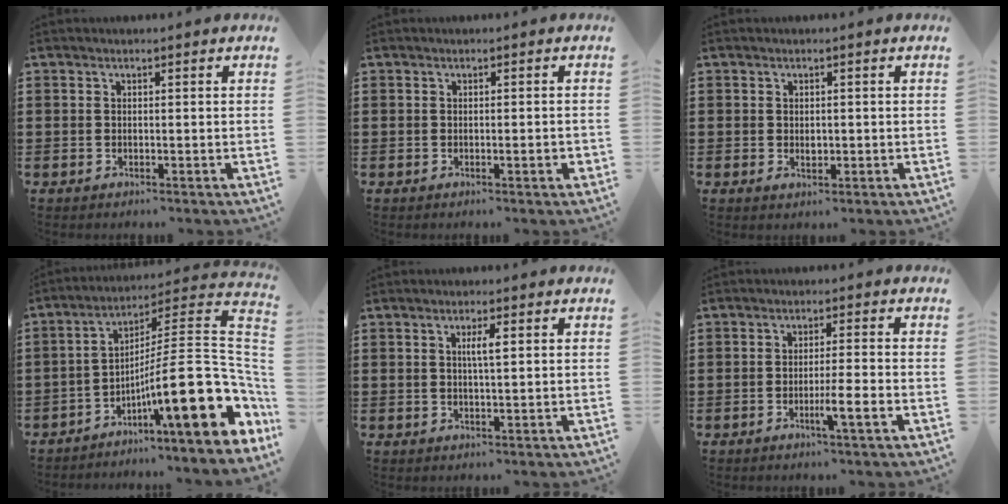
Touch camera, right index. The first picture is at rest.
{"total": 1.5, "force": [-0.4, 0.2, 1.4], "torque": [-0.022, -0.002, -0.006]}
{"total": 1.3, "force": [0.0, 0.8, 1.0], "torque": [-0.019, 0.003, -0.001]}
{"total": 17.7, "force": [-5.7, 3.6, 16.3], "torque": [-0.262, -0.031, -0.101]}
{"total": 2.6, "force": [0.7, 0.4, 2.5], "torque": [-0.050, 0.004, 0.009]}
{"total": 4.3, "force": [-1.8, -0.1, 3.9], "torque": [-0.063, -0.011, -0.031]}